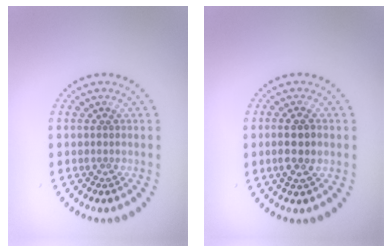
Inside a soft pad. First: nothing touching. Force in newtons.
{"total": 2.8, "press": 2.7, "slide": 0.7}